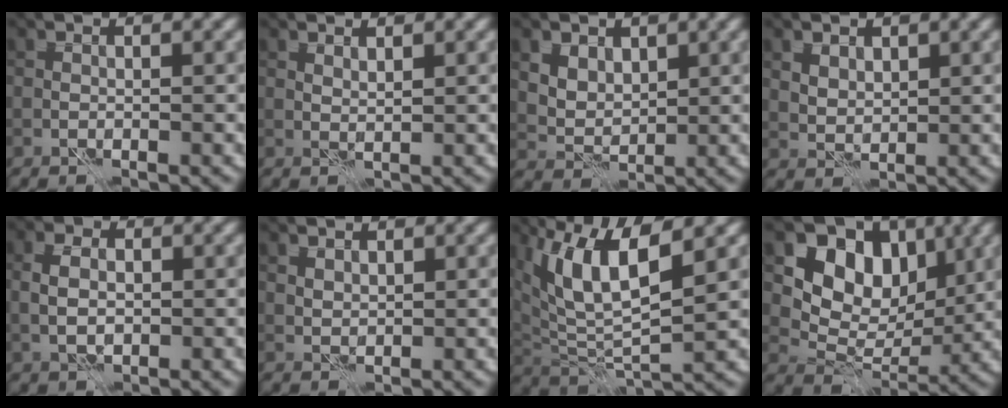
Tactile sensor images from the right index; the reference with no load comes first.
{"total": 0.9, "force": [0.8, 0.1, 0.4], "torque": [-0.014, -0.001, 0.016]}
{"total": 4.8, "force": [2.6, 3.4, 2.2], "torque": [-0.059, -0.001, 0.053]}
{"total": 2.5, "force": [1.6, 1.7, 1.0], "torque": [-0.025, -0.006, 0.036]}
{"total": 2.9, "force": [0.2, 2.0, 2.1], "torque": [-0.044, 0.003, 0.002]}
{"total": 1.4, "force": [1.0, 0.8, 0.4], "torque": [-0.012, -0.001, 0.022]}
{"total": 8.4, "force": [3.8, 3.0, 6.9], "torque": [-0.146, -0.006, 0.070]}
{"total": 9.3, "force": [4.2, 6.5, 5.1], "torque": [-0.082, -0.008, 0.062]}